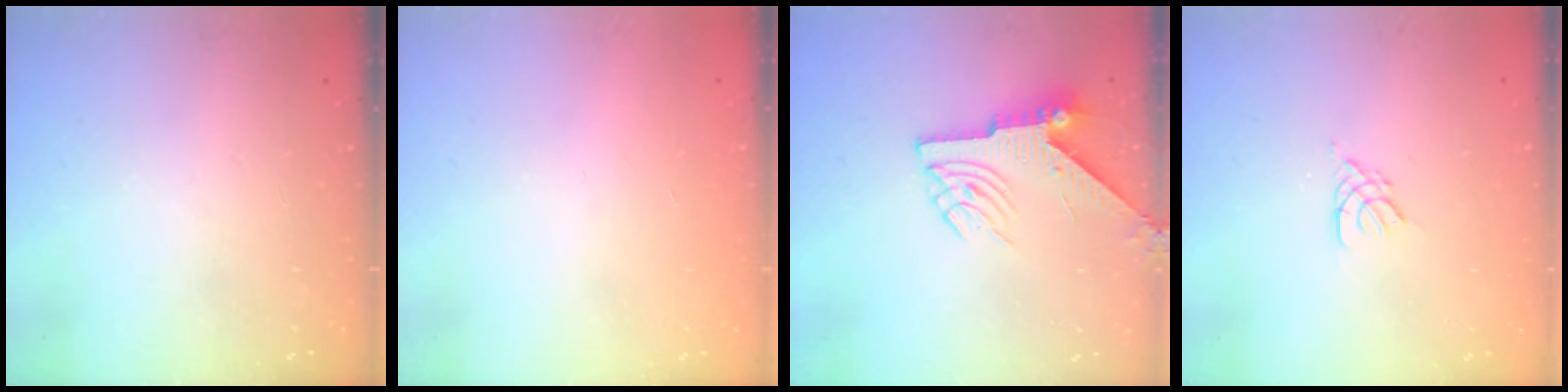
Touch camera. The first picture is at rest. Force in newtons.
{"total": 1.0, "press": 0.9, "slide": 0.2}
{"total": 6.1, "press": 6.0, "slide": 0.7}
{"total": 2.7, "press": 2.7, "slide": 0.5}